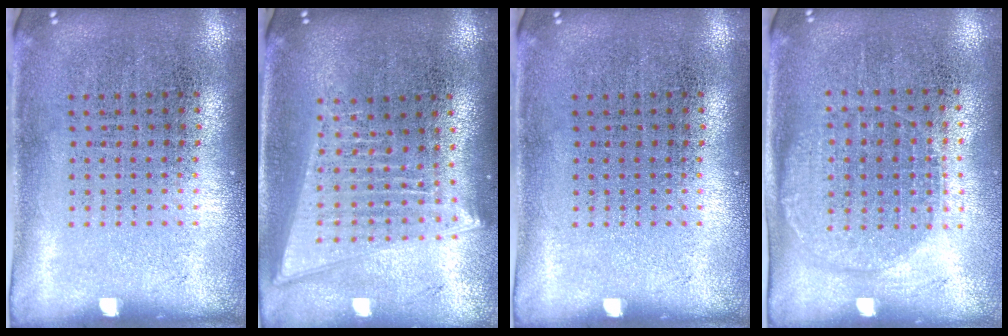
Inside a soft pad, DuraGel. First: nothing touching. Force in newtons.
{"total": 2.0, "press": 1.7, "slide": 1.0}
{"total": 0.0}
{"total": 1.4, "press": 1.2, "slide": 0.6}